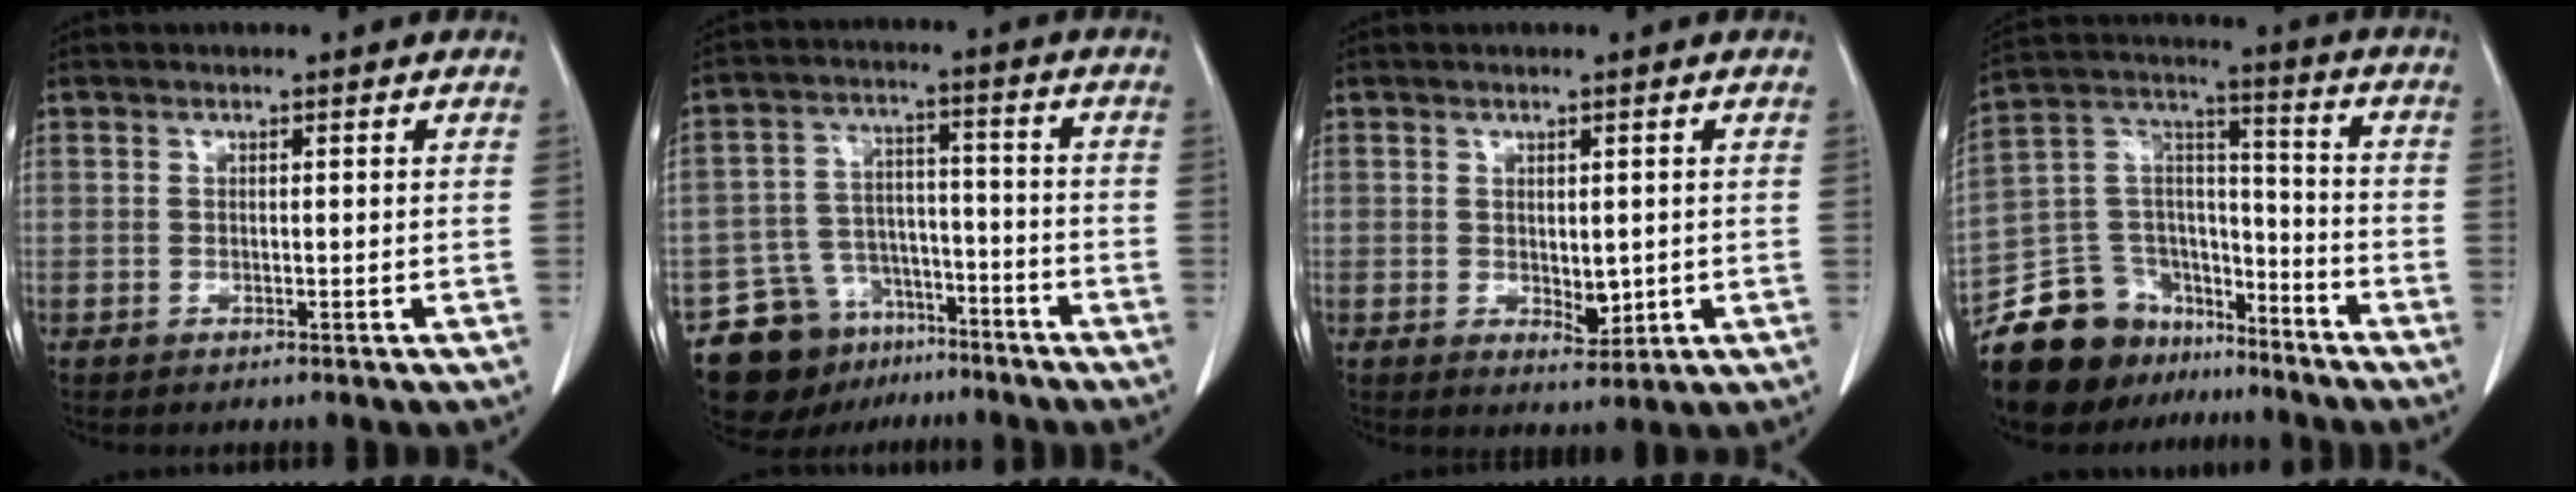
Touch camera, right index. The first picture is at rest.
{"total": 11.3, "force": [-7.9, 7.3, 3.3], "torque": [-0.061, 0.038, -0.125]}
{"total": 3.0, "force": [0.0, 1.7, 2.4], "torque": [-0.033, -0.007, 0.012]}
{"total": 17.0, "force": [-13.5, 9.3, 4.5], "torque": [-0.088, 0.070, -0.234]}